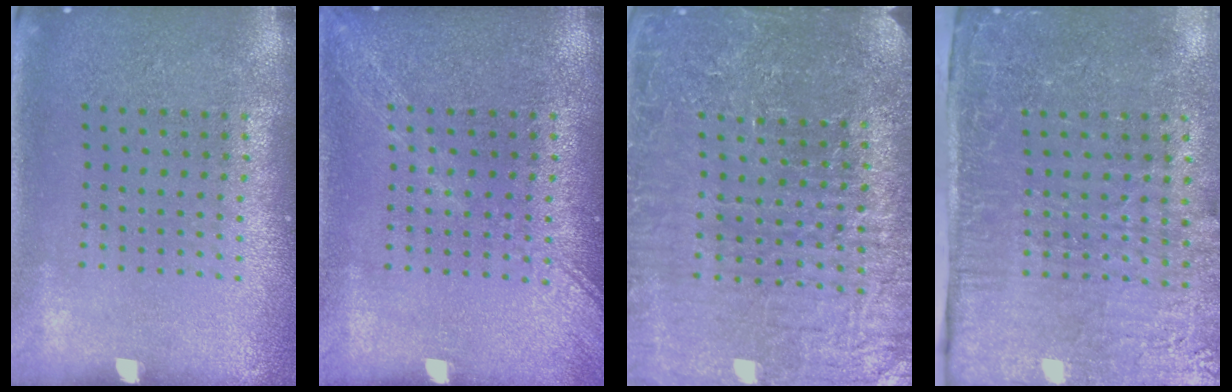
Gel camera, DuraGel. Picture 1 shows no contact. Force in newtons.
{"total": 2.4, "press": 2.3, "slide": 0.4}
{"total": 5.1, "press": 4.6, "slide": 2.0}
{"total": 5.0, "press": 4.1, "slide": 2.9}